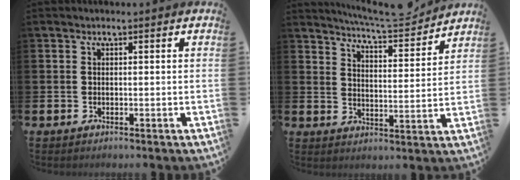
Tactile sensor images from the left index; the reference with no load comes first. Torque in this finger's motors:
{"motor_torque": [0.90, -1.23, 0.12, 0.09]}